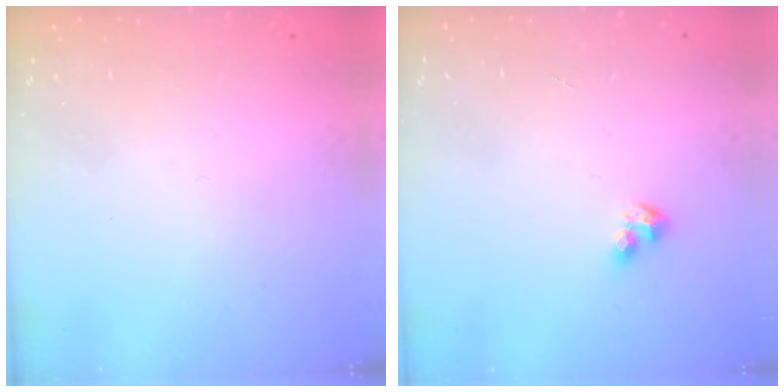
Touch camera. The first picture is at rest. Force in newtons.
{"total": 2.8, "press": 2.8, "slide": 0.2}